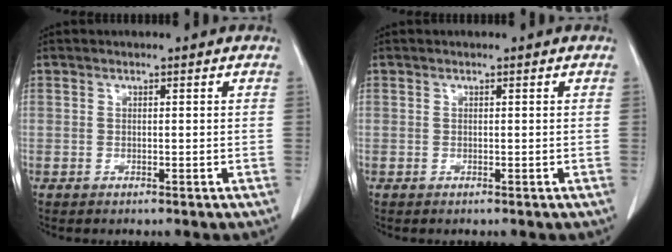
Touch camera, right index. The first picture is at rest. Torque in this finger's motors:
{"motor_torque": [0.00, 0.00, 0.00, 0.00]}